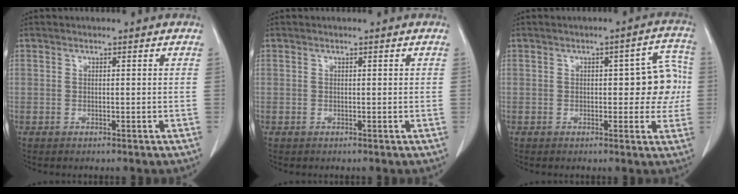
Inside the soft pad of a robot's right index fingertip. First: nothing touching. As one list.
[{"total": 0.0}, {"total": 7.3, "force": [0.2, 3.0, 6.7], "torque": [-0.066, 0.027, 0.004]}]